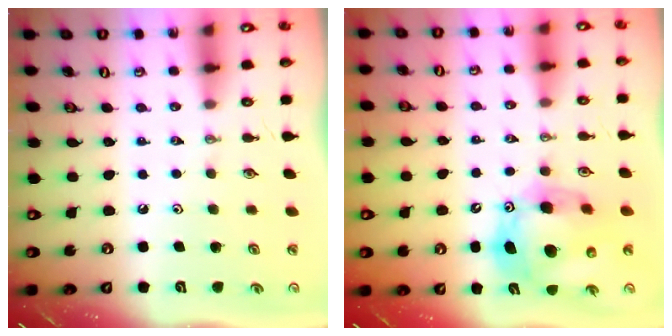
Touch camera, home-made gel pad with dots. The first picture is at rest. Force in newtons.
{"total": 15.6, "press": 15.3, "slide": 2.5}